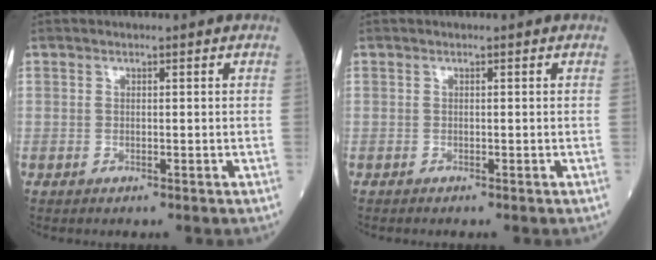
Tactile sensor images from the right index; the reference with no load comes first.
{"total": 0.0}